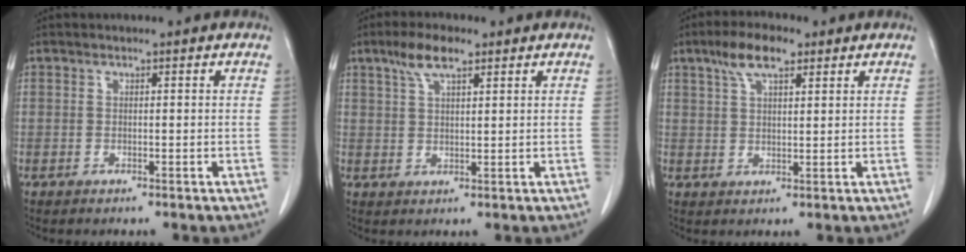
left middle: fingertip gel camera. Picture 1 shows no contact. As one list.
[{"total": 5.1, "force": [3.3, 1.4, 3.6], "torque": [-0.079, 0.012, 0.065]}, {"total": 6.2, "force": [3.8, 2.0, 4.4], "torque": [-0.091, 0.015, 0.069]}]